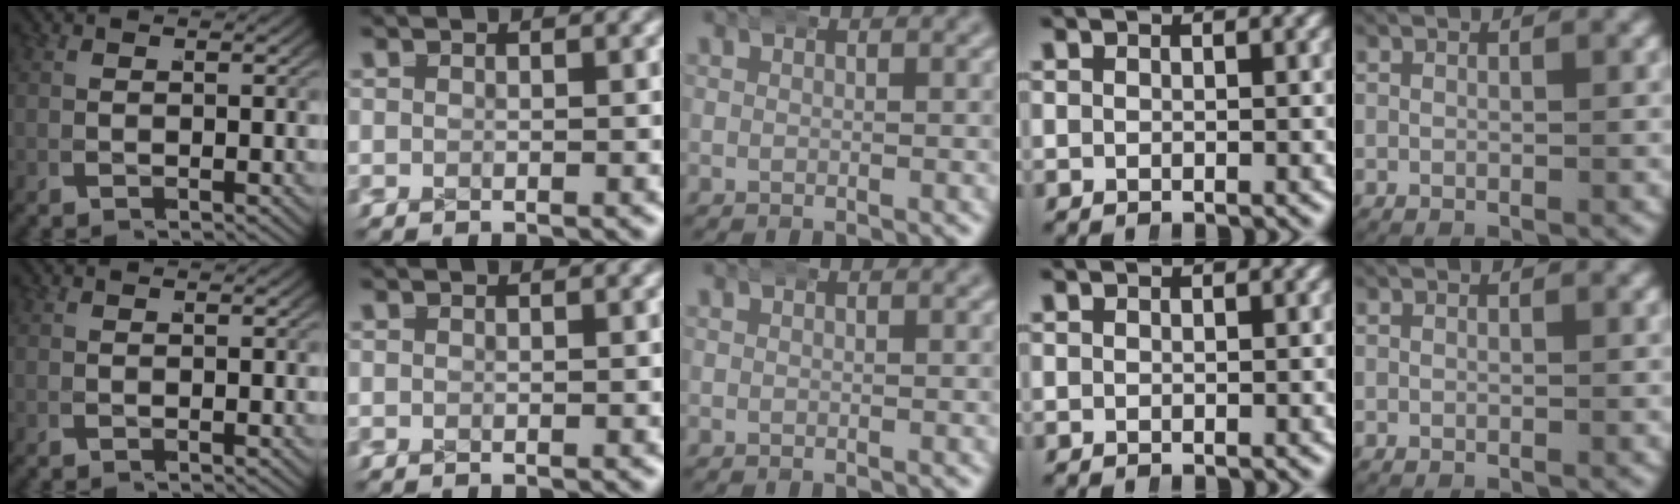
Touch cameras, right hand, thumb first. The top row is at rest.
{}